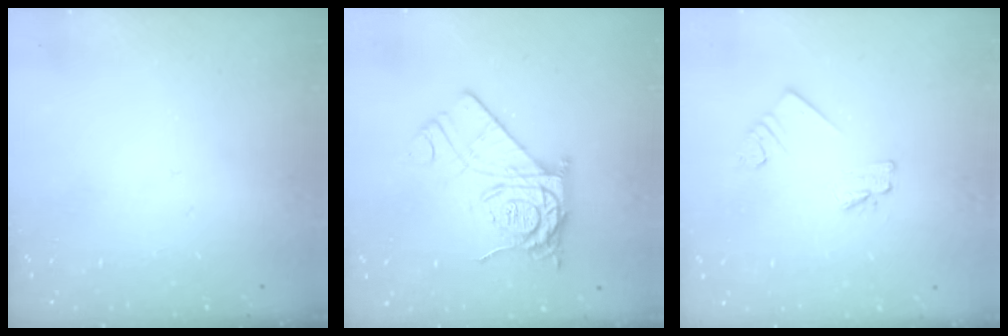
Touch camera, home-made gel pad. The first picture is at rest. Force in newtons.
{"total": 14.2, "press": 14.1, "slide": 1.1}
{"total": 2.3, "press": 2.3, "slide": 0.1}